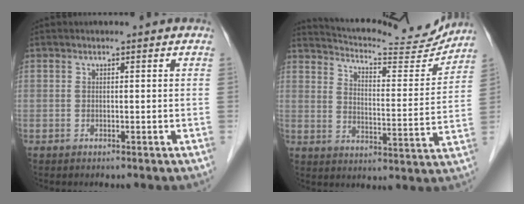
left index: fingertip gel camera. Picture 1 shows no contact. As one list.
[{"total": 17.9, "force": [17.1, 2.2, 4.6], "torque": [-0.075, -0.040, 0.225]}]